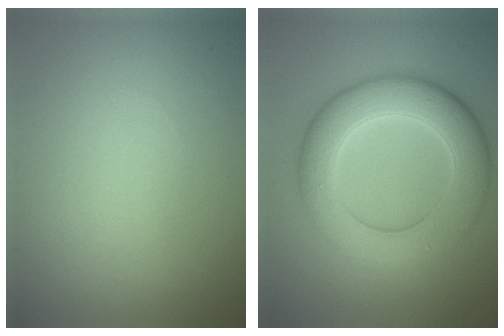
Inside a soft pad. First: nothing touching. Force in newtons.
{"total": 7.9, "press": 7.8, "slide": 0.6}